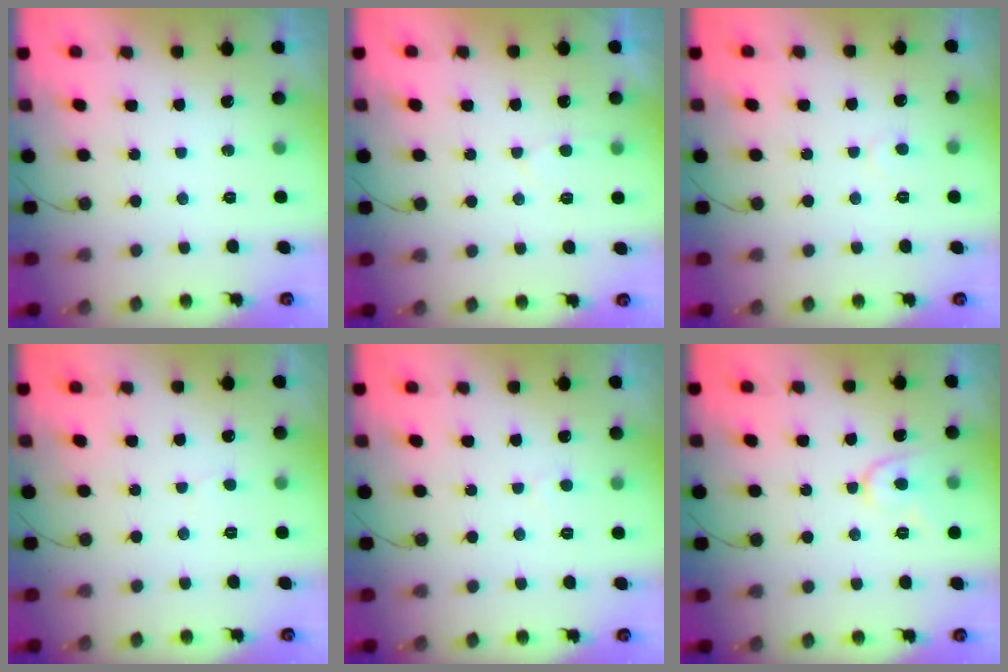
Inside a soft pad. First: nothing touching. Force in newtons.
{"total": 3.4, "press": 3.4, "slide": 0.5}
{"total": 3.9, "press": 3.9, "slide": 0.4}
{"total": 2.6, "press": 2.6, "slide": 0.2}
{"total": 2.7, "press": 2.7, "slide": 0.3}
{"total": 6.9, "press": 6.9, "slide": 0.6}